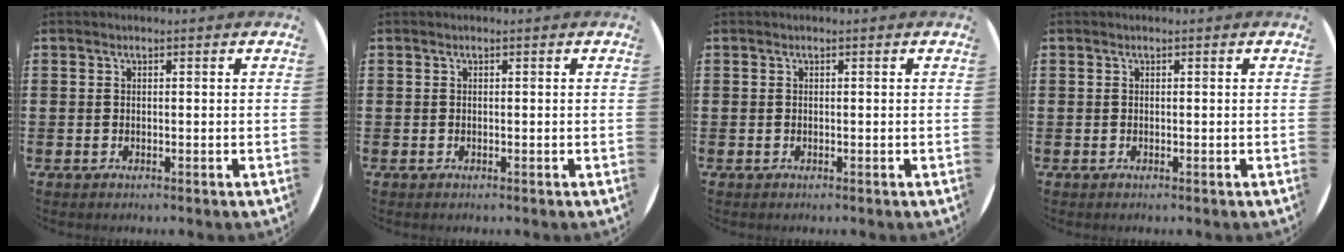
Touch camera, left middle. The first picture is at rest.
{"total": 0.0}
{"total": 0.0}
{"total": 0.0}